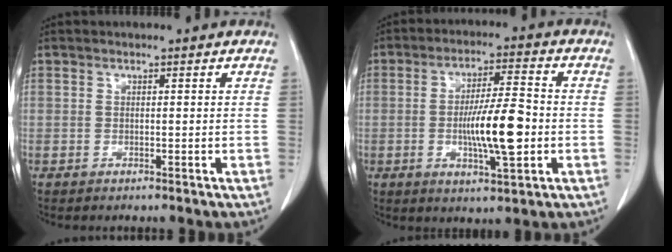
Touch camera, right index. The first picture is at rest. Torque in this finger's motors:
{"motor_torque": [1.78, -0.28, 0.81, 0.18]}